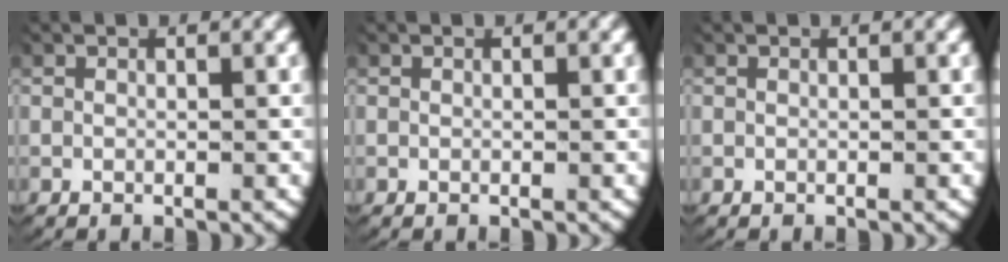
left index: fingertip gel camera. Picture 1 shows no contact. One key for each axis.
{"total": 0.0}
{"total": 0.0}